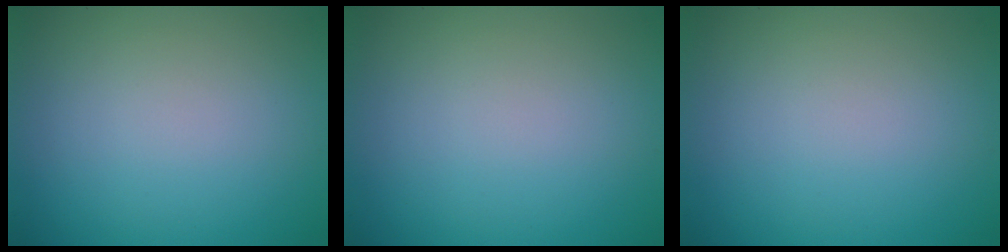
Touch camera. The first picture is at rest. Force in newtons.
{"total": 0.0}
{"total": 0.0}